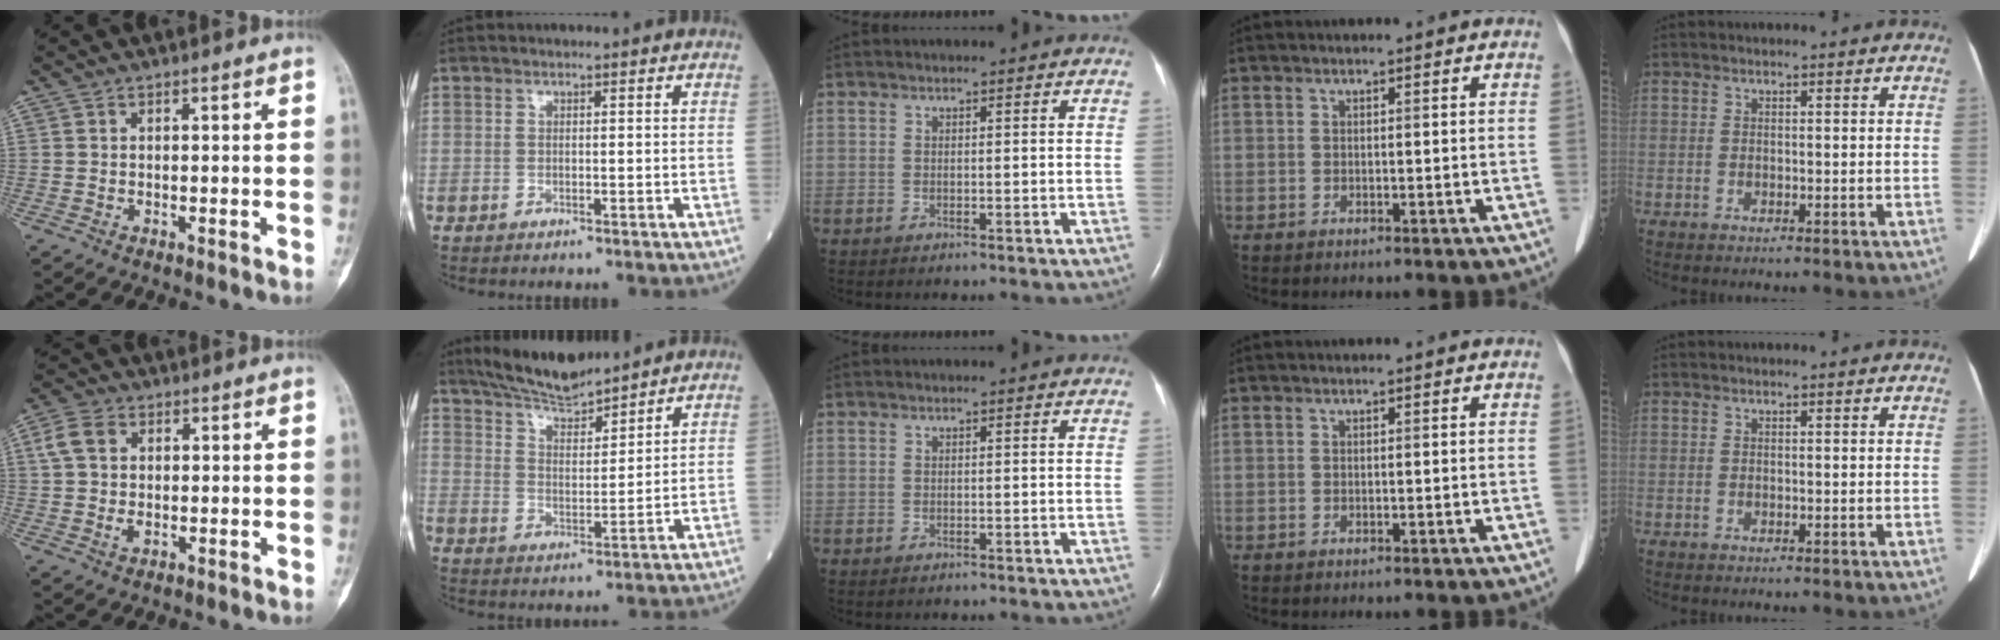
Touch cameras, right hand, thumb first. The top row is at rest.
{"thumb": {"total": 6.4, "force": [1.1, 4.5, 4.3], "torque": [-0.085, 0.006, 0.021]}, "index": {"total": 9.6, "force": [8.8, 1.2, 3.7], "torque": [-0.072, 0.000, 0.164]}}